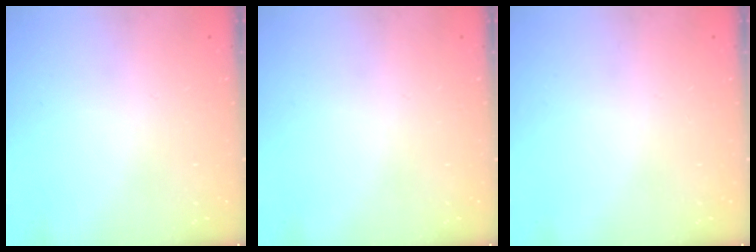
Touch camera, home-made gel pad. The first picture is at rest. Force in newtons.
{"total": 0.0}
{"total": 0.0}